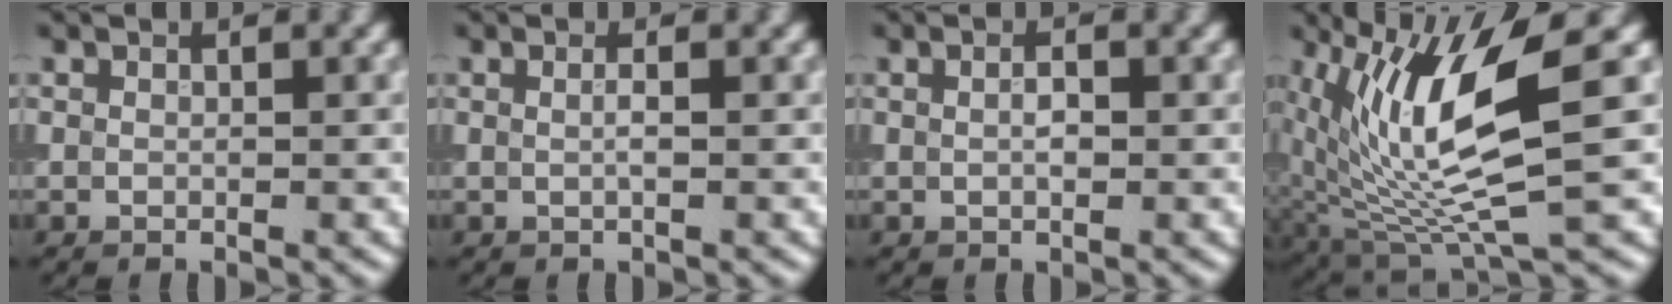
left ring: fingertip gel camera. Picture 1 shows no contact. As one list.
[{"total": 0.8, "force": [0.0, 0.1, 0.8], "torque": [-0.017, 0.002, 0.000]}, {"total": 1.2, "force": [0.1, 0.5, 1.1], "torque": [-0.023, 0.001, 0.001]}, {"total": 10.7, "force": [2.2, 2.9, 10.0], "torque": [-0.199, -0.015, 0.046]}]